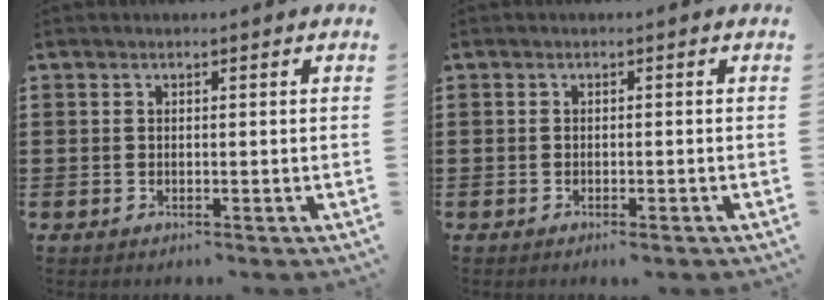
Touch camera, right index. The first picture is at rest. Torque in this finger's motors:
{"motor_torque": [-0.11, -0.14, -0.56, -0.10]}